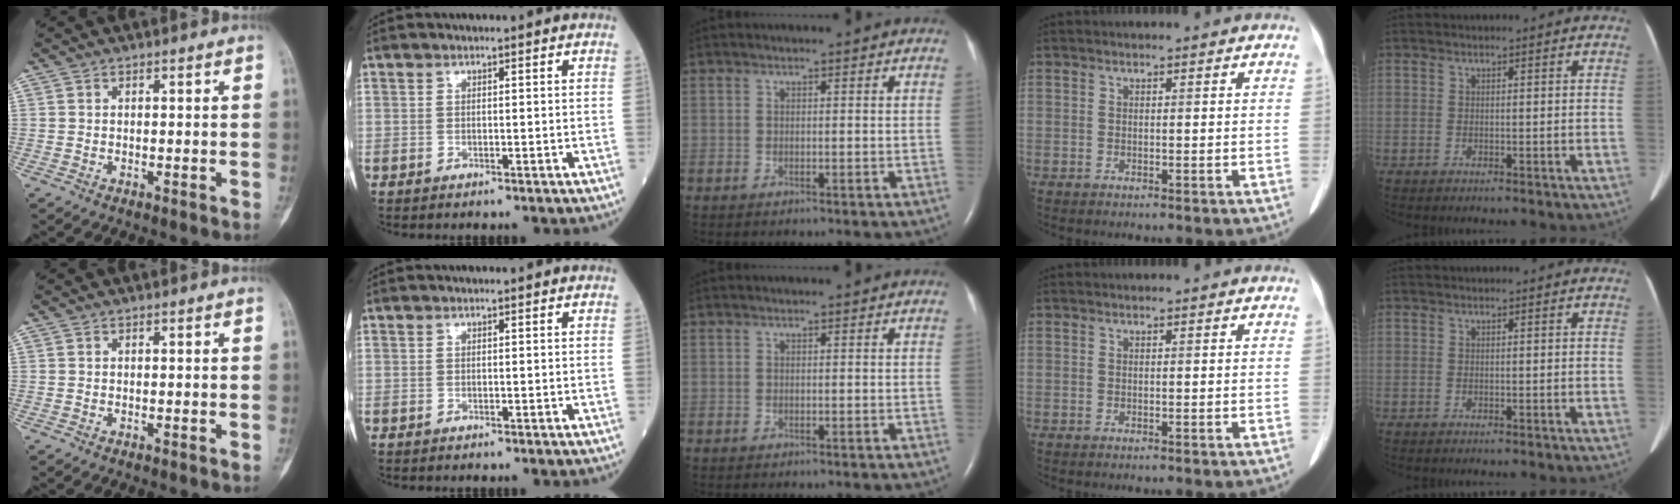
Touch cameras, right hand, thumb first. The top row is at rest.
{}